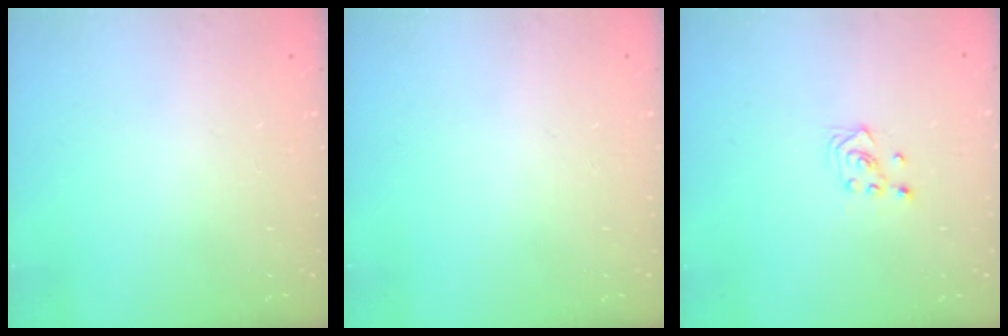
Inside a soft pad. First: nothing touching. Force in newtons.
{"total": 0.0}
{"total": 3.0, "press": 2.6, "slide": 1.5}